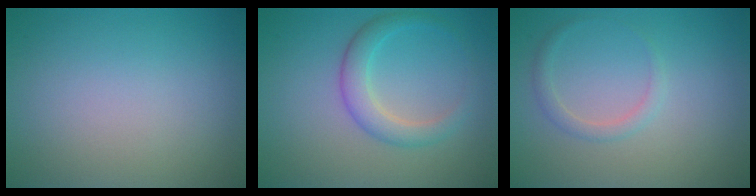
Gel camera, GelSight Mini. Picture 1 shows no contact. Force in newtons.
{"total": 2.9, "press": 2.9, "slide": 0.1}
{"total": 1.3, "press": 1.3, "slide": 0.1}